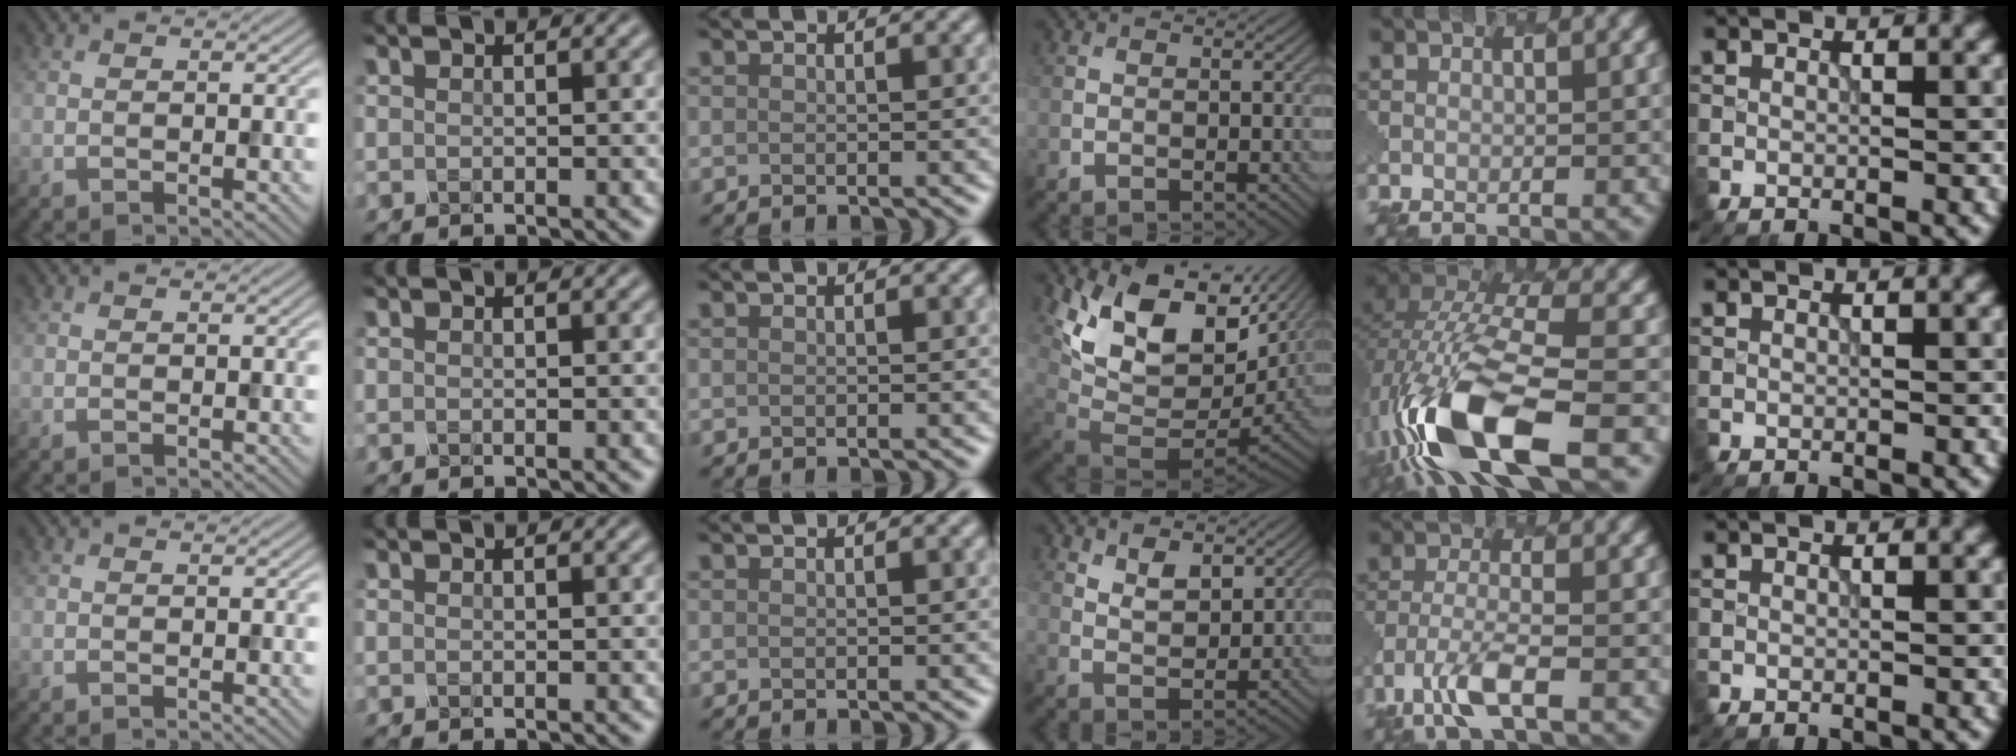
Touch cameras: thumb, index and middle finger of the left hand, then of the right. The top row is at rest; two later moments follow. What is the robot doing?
{"motion": "insert", "object": "pen bag"}